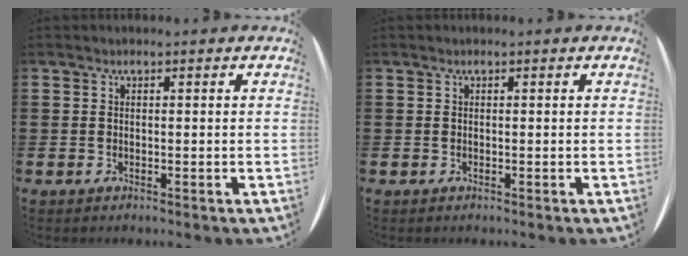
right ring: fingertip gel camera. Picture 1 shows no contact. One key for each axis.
{"total": 0.0}